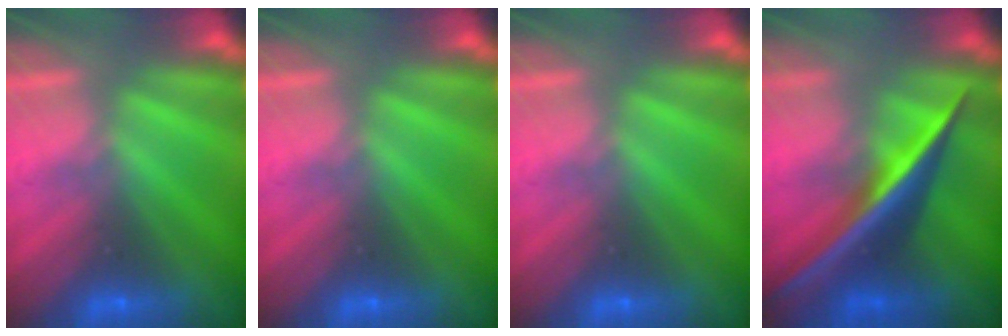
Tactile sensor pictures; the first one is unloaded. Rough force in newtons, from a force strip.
{"total": 0.0}
{"total": 0.0}
{"total": 2.7}